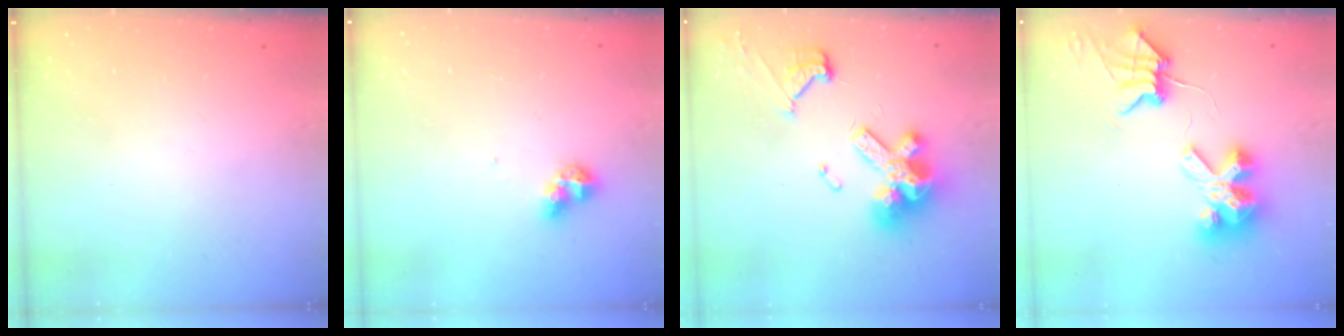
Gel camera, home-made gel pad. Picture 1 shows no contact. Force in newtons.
{"total": 6.1, "press": 6.1, "slide": 0.7}
{"total": 15.0, "press": 14.9, "slide": 1.6}
{"total": 8.9, "press": 8.9, "slide": 0.8}